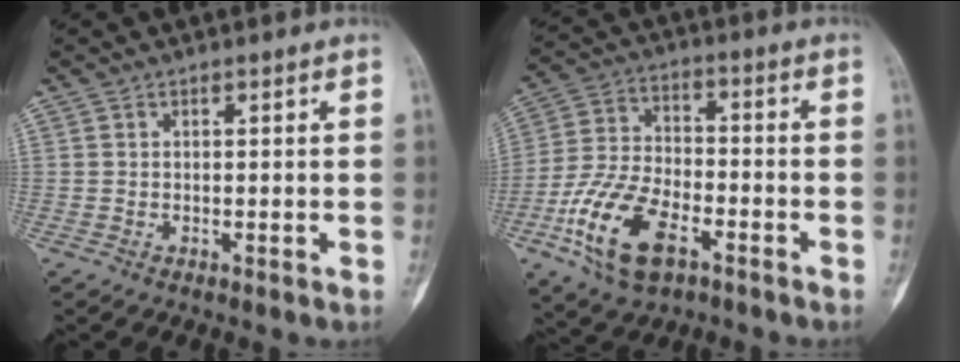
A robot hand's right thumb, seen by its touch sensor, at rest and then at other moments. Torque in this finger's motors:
{"motor_torque": [1.83, 1.24, 1.38, -0.48, 0.35]}